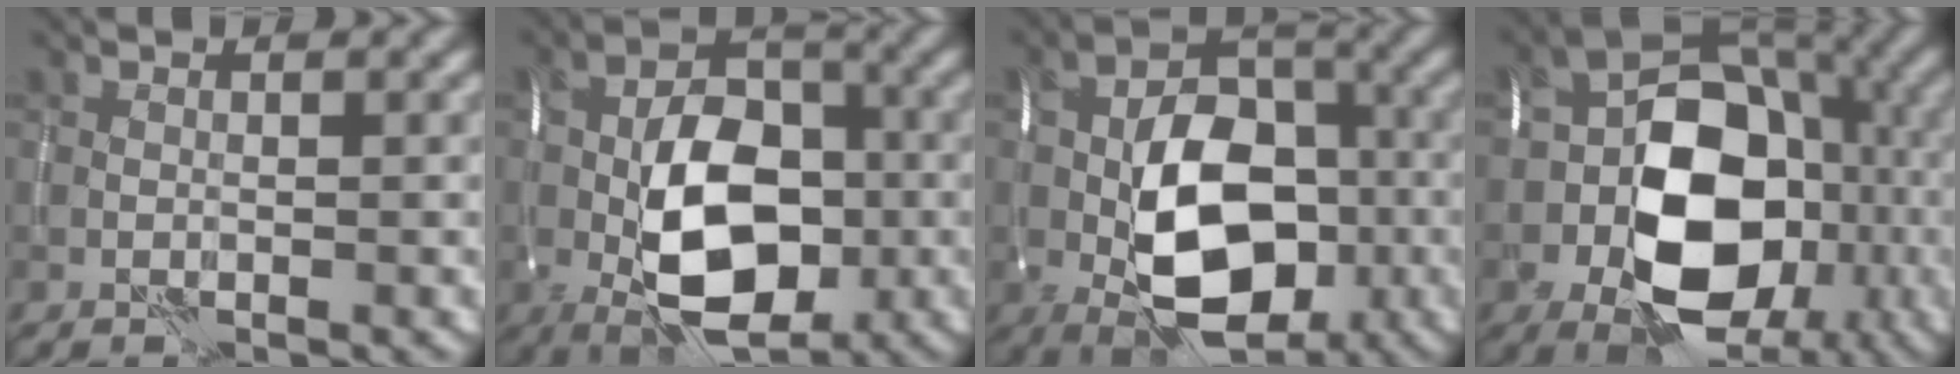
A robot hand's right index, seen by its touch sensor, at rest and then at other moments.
{"total": 11.2, "force": [-2.2, 6.5, 8.9], "torque": [-0.142, 0.004, -0.046]}
{"total": 12.5, "force": [-2.7, 7.7, 9.5], "torque": [-0.144, -0.003, -0.054]}
{"total": 13.9, "force": [-3.5, 9.3, 9.6], "torque": [-0.123, -0.007, -0.064]}